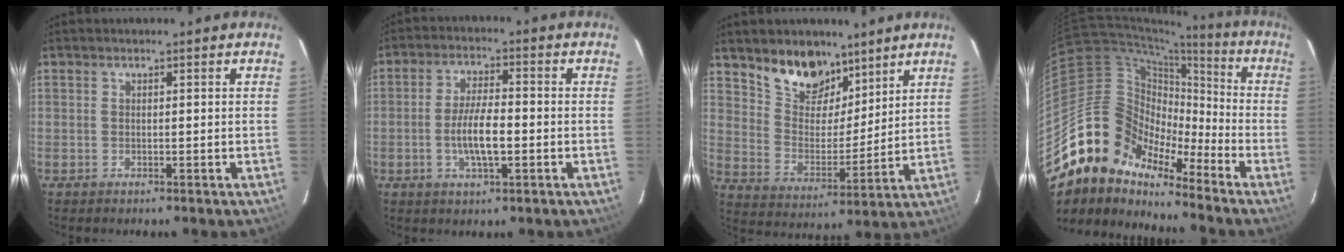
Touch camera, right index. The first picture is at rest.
{"total": 8.3, "force": [-2.0, 2.3, 7.7], "torque": [-0.151, 0.000, -0.038]}
{"total": 12.3, "force": [9.0, 6.8, 4.8], "torque": [-0.096, 0.007, 0.169]}
{"total": 15.4, "force": [-12.8, 7.5, 4.3], "torque": [-0.074, 0.032, -0.253]}